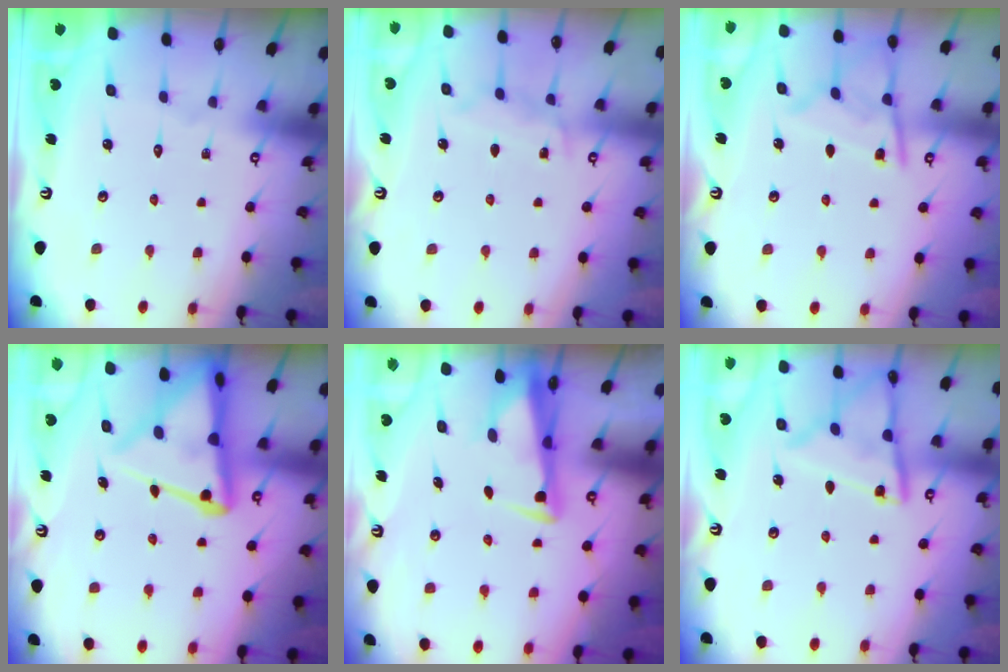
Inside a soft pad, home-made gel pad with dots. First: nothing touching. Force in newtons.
{"total": 6.9, "press": 6.8, "slide": 0.8}
{"total": 11.1, "press": 11.0, "slide": 1.1}
{"total": 12.1, "press": 12.0, "slide": 1.3}
{"total": 3.4, "press": 3.3, "slide": 0.9}
{"total": 12.4, "press": 12.4, "slide": 1.3}